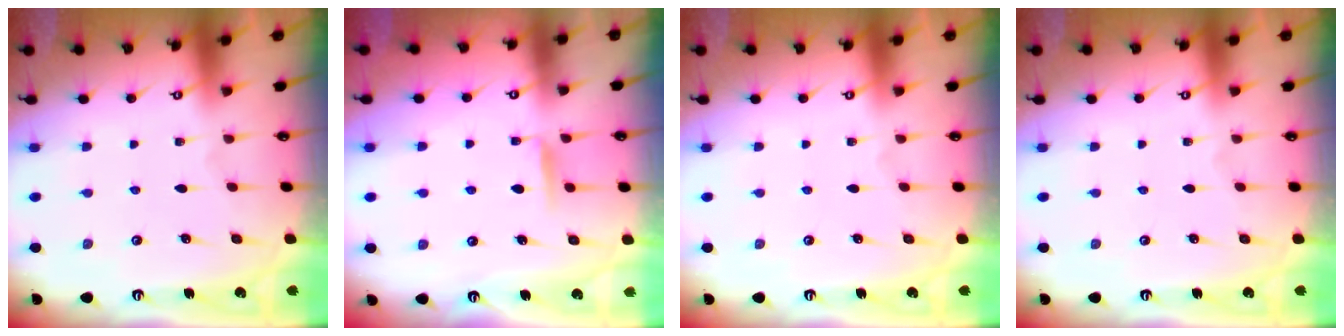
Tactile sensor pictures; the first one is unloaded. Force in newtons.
{"total": 7.2, "press": 7.2, "slide": 0.9}
{"total": 0.0}
{"total": 0.0}